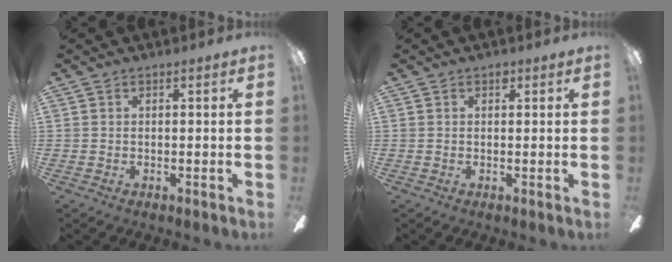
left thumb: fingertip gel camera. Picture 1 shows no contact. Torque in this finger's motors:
{"motor_torque": [0.00, 0.07, 0.48, -0.03, 0.00]}